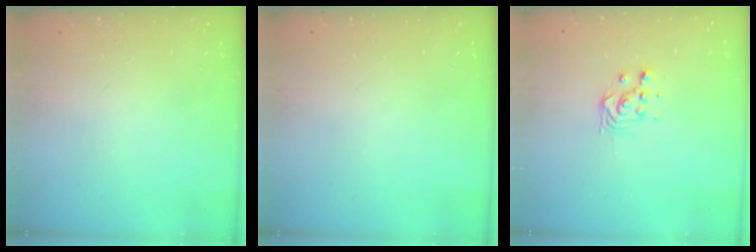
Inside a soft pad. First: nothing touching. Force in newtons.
{"total": 0.0}
{"total": 3.4, "press": 3.4, "slide": 0.1}